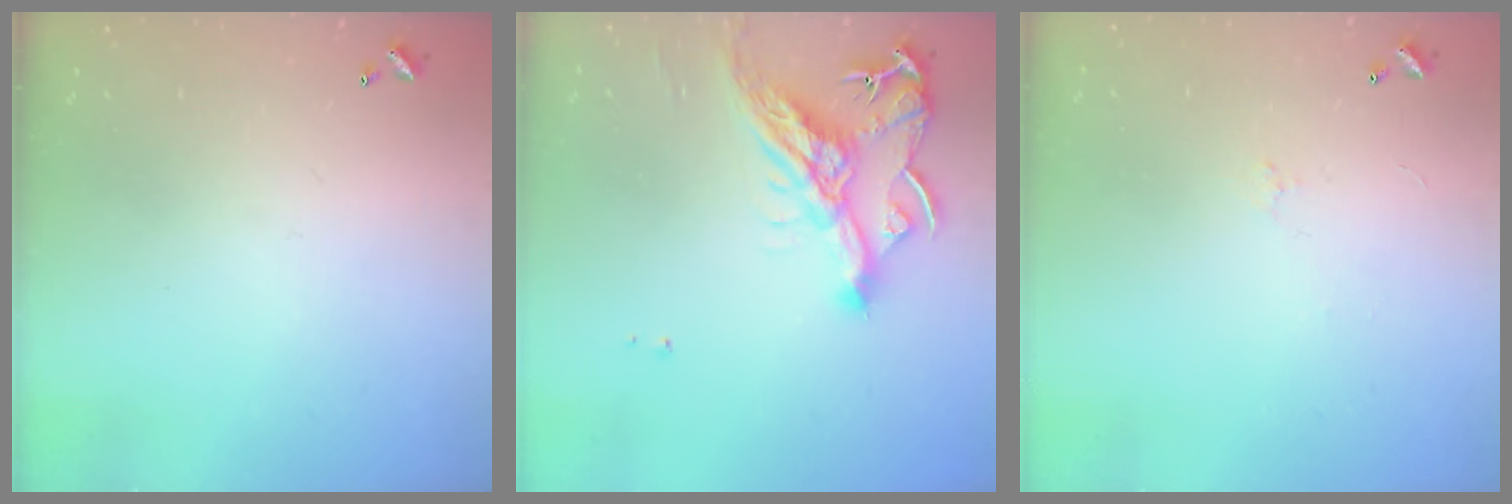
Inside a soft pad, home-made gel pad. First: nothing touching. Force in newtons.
{"total": 11.7, "press": 11.6, "slide": 1.6}
{"total": 0.5, "press": 0.1, "slide": 0.5}